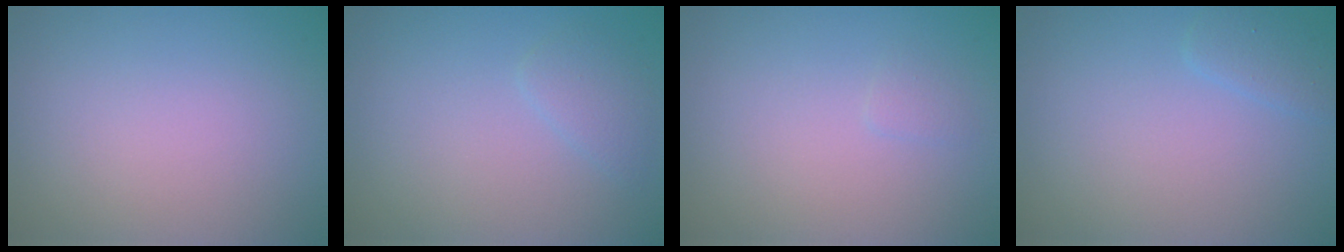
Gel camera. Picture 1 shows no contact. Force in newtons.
{"total": 1.4, "press": 1.4, "slide": 0.1}
{"total": 0.6, "press": 0.6, "slide": 0.1}
{"total": 1.3, "press": 1.3, "slide": 0.2}